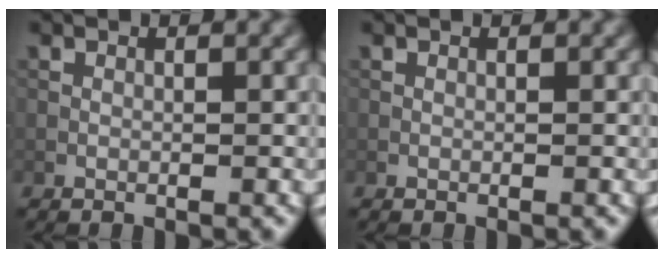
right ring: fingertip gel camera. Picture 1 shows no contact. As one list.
[{"total": 0.0}]